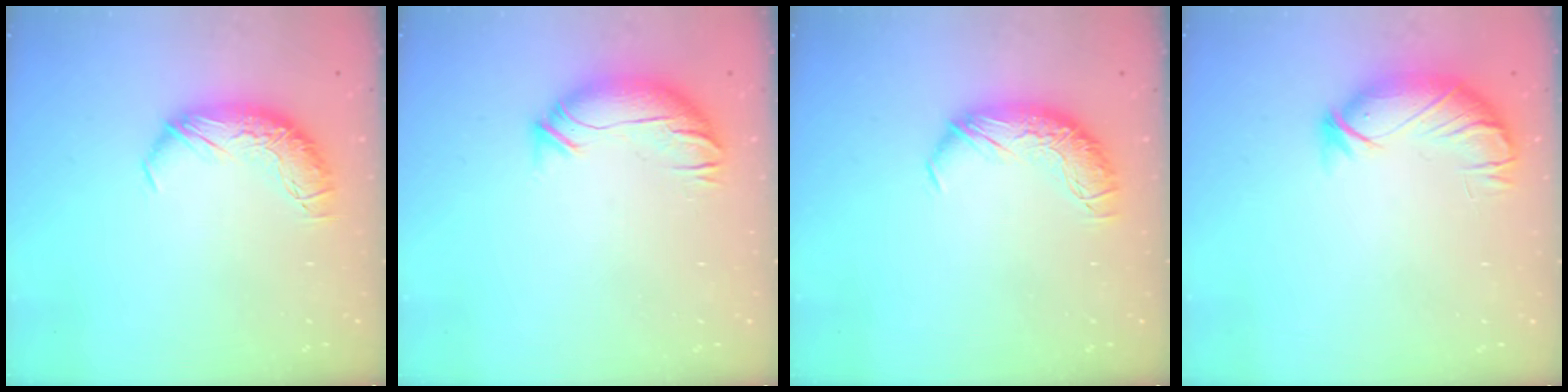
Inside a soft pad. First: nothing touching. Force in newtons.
{"total": 3.4, "press": 2.7, "slide": 2.1}
{"total": 0.0}
{"total": 3.8, "press": 3.2, "slide": 2.0}